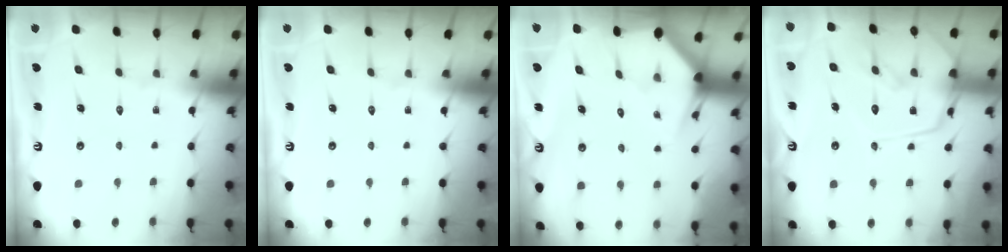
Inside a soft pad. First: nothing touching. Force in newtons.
{"total": 0.0}
{"total": 2.6, "press": 2.6, "slide": 0.2}
{"total": 15.3, "press": 15.2, "slide": 1.2}